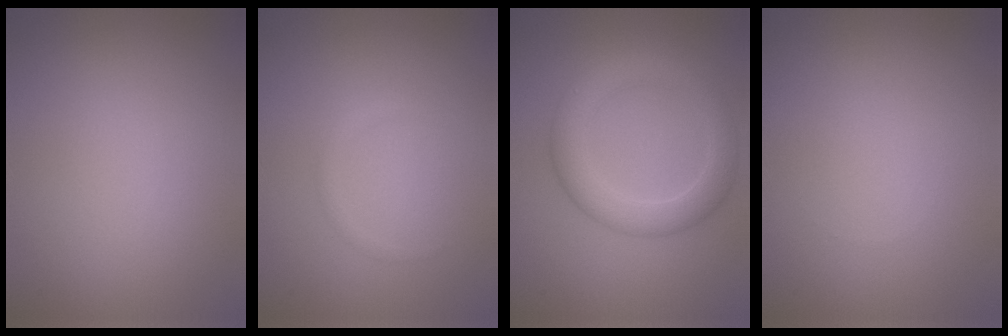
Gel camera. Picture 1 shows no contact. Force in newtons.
{"total": 0.7, "press": 0.7, "slide": 0.1}
{"total": 4.5, "press": 4.5, "slide": 0.1}
{"total": 0.0}